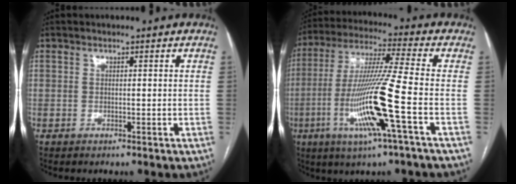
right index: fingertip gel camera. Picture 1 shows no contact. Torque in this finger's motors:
{"motor_torque": [1.29, -0.77, 0.42, 0.18]}